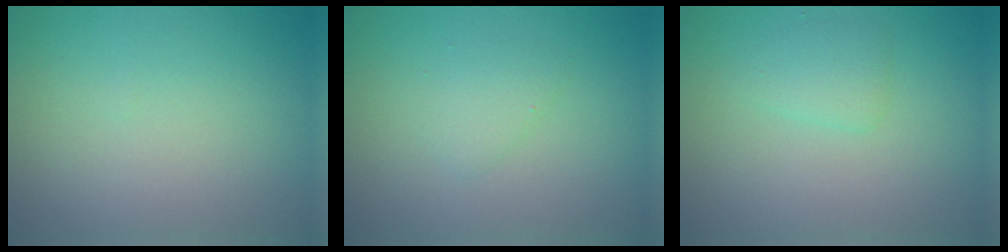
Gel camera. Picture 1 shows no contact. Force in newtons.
{"total": 1.3, "press": 1.3, "slide": 0.1}
{"total": 1.6, "press": 1.6, "slide": 0.1}